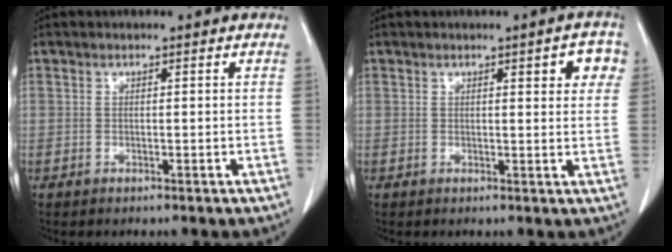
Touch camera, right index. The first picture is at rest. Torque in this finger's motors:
{"motor_torque": [0.21, 0.25, 0.06, 0.01]}